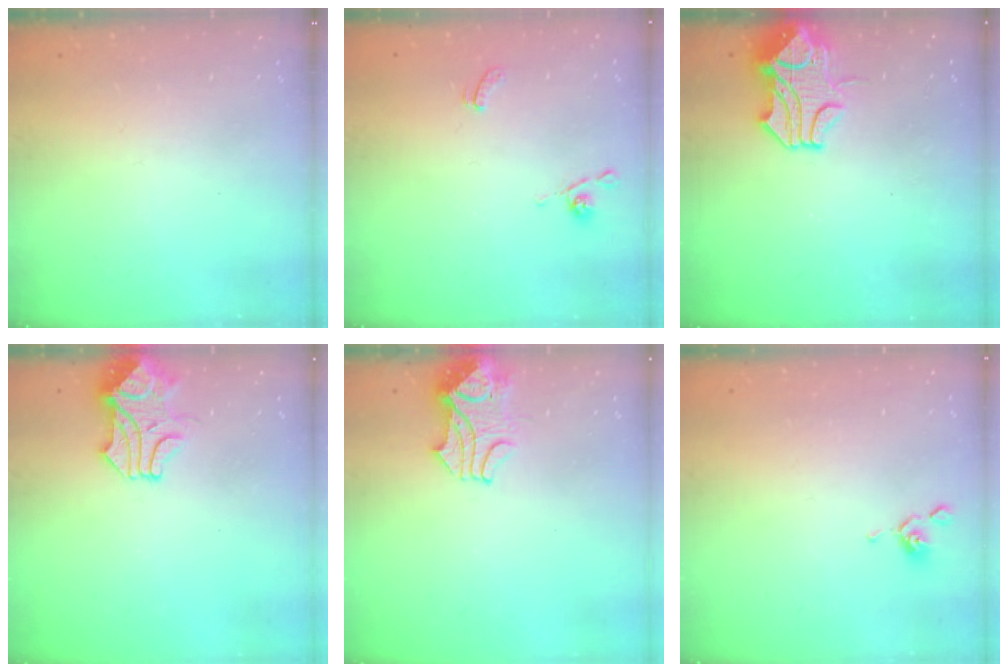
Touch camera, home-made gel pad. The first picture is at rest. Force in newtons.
{"total": 0.0}
{"total": 2.1, "press": 1.5, "slide": 1.5}
{"total": 1.0, "press": 0.5, "slide": 0.8}
{"total": 2.1, "press": 2.0, "slide": 0.5}
{"total": 1.8, "press": 1.8, "slide": 0.2}